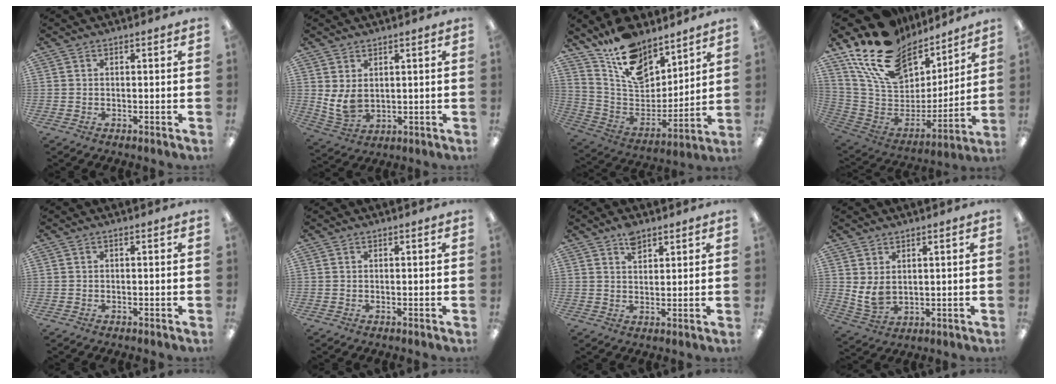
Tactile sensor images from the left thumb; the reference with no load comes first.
{"total": 6.2, "force": [1.9, 4.3, 4.0], "torque": [-0.088, -0.014, 0.038]}
{"total": 15.7, "force": [12.2, 8.0, 5.9], "torque": [-0.119, -0.083, 0.227]}
{"total": 21.4, "force": [14.6, 12.2, 9.6], "torque": [-0.182, -0.089, 0.275]}
{"total": 0.0}
{"total": 0.0}
{"total": 4.3, "force": [3.1, 2.1, 2.1], "torque": [-0.031, -0.011, 0.055]}
{"total": 5.3, "force": [2.2, 3.5, 3.4], "torque": [-0.078, -0.021, 0.040]}